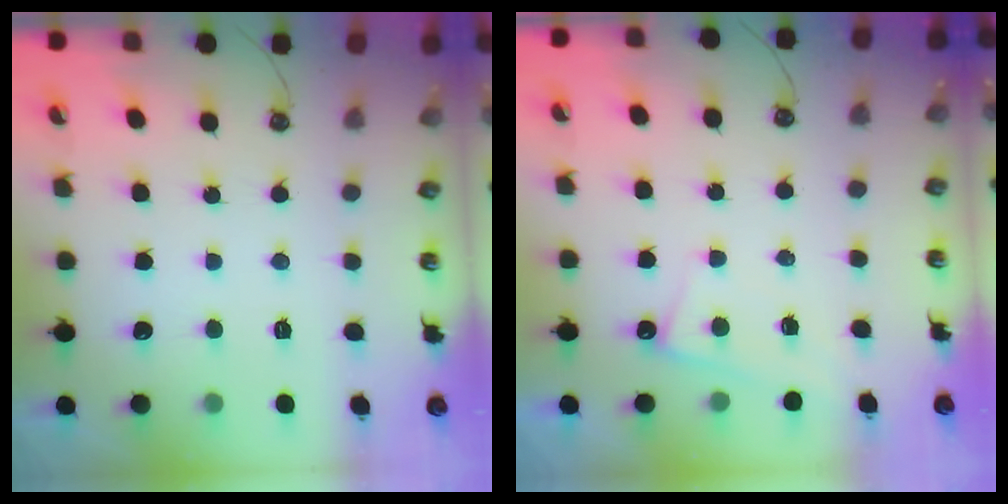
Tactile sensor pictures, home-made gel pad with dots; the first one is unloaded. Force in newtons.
{"total": 0.7, "press": 0.7, "slide": 0.3}